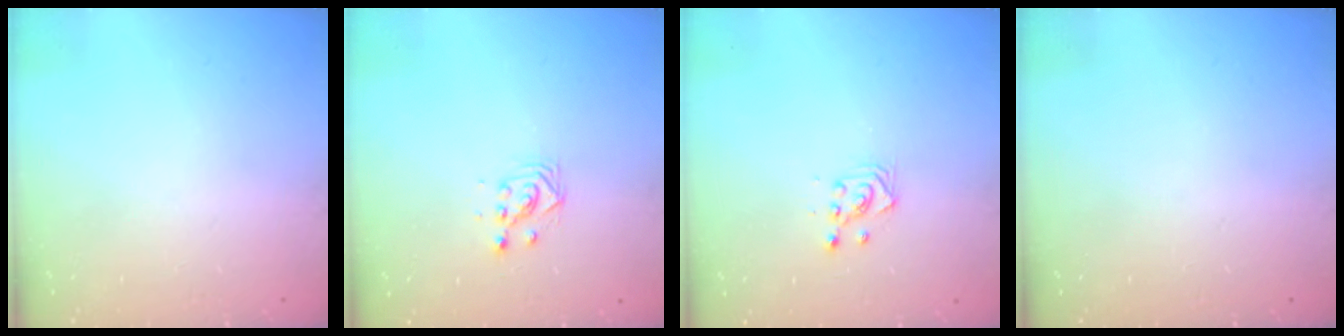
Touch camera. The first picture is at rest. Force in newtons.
{"total": 3.2, "press": 3.2, "slide": 0.2}
{"total": 3.0, "press": 2.9, "slide": 0.8}
{"total": 0.0}